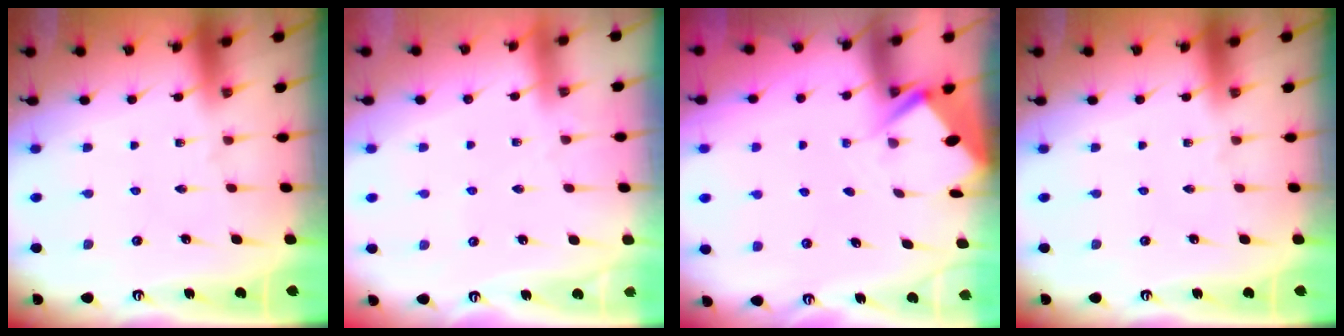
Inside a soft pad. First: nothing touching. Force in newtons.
{"total": 2.4, "press": 2.4, "slide": 0.4}
{"total": 2.9, "press": 2.8, "slide": 0.3}
{"total": 0.0}